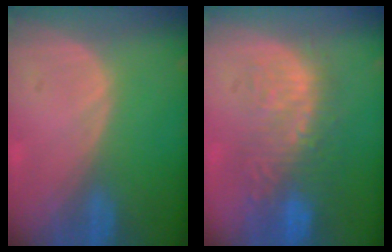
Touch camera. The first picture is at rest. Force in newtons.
{"total": 10.7, "press": 9.4, "slide": 5.3}